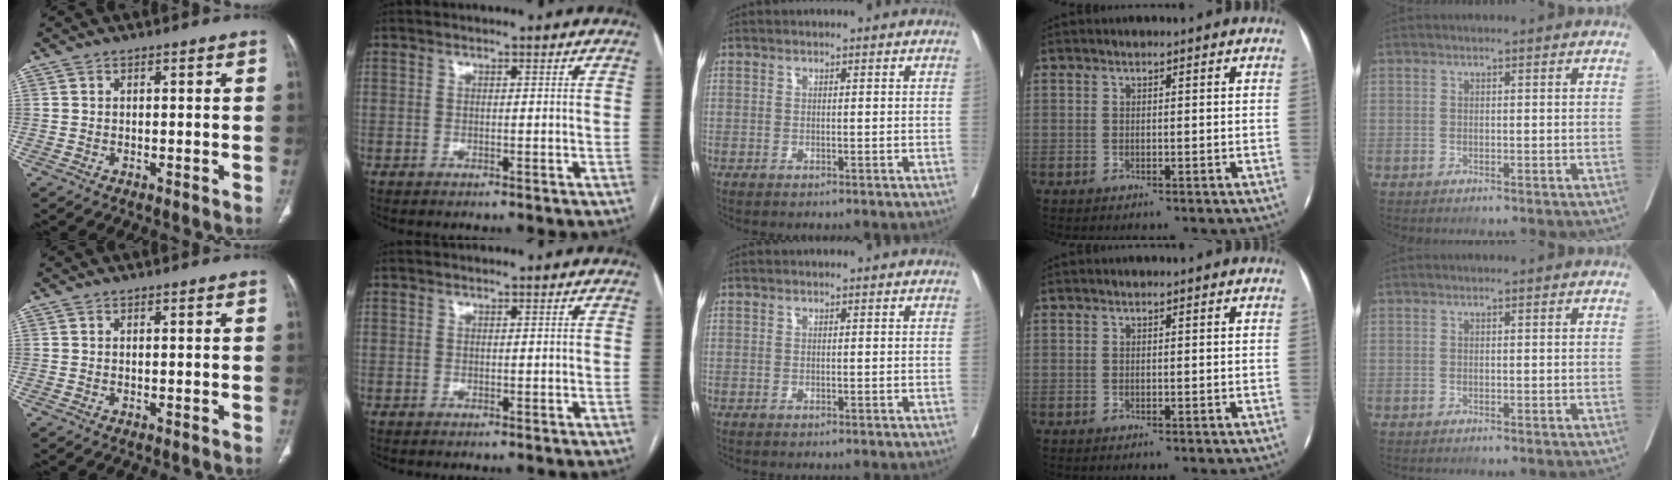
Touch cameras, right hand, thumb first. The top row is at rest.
{}